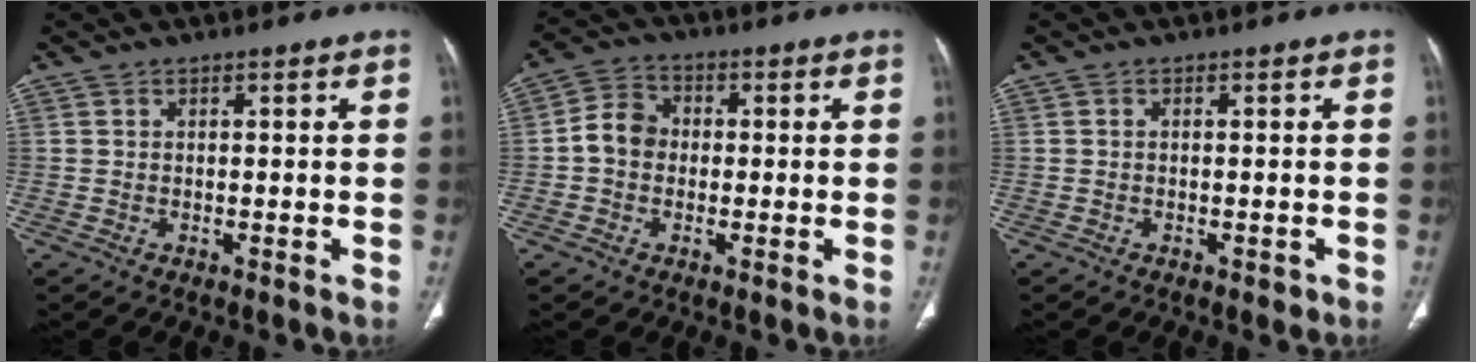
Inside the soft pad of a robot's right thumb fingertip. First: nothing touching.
{"total": 6.0, "force": [-0.5, 5.1, 3.2], "torque": [-0.043, 0.019, -0.020]}
{"total": 1.1, "force": [-0.5, 0.7, 0.7], "torque": [-0.008, 0.000, -0.005]}